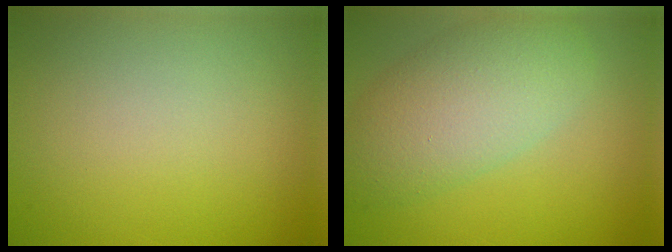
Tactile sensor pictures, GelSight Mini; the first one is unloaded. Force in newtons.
{"total": 6.7, "press": 6.7, "slide": 0.4}